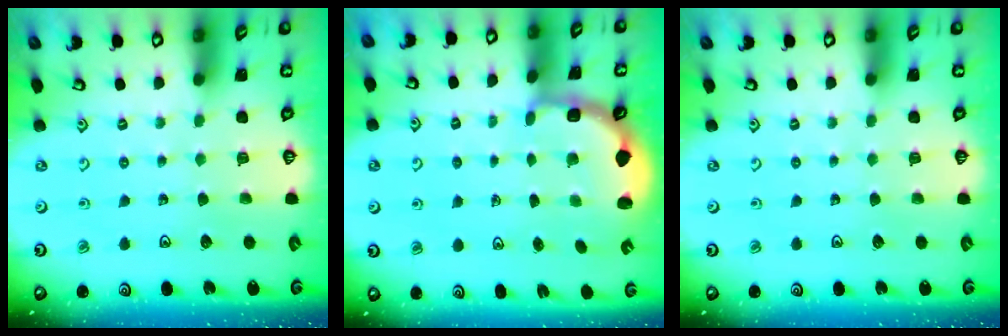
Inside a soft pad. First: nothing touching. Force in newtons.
{"total": 2.9, "press": 2.0, "slide": 2.1}
{"total": 0.0}